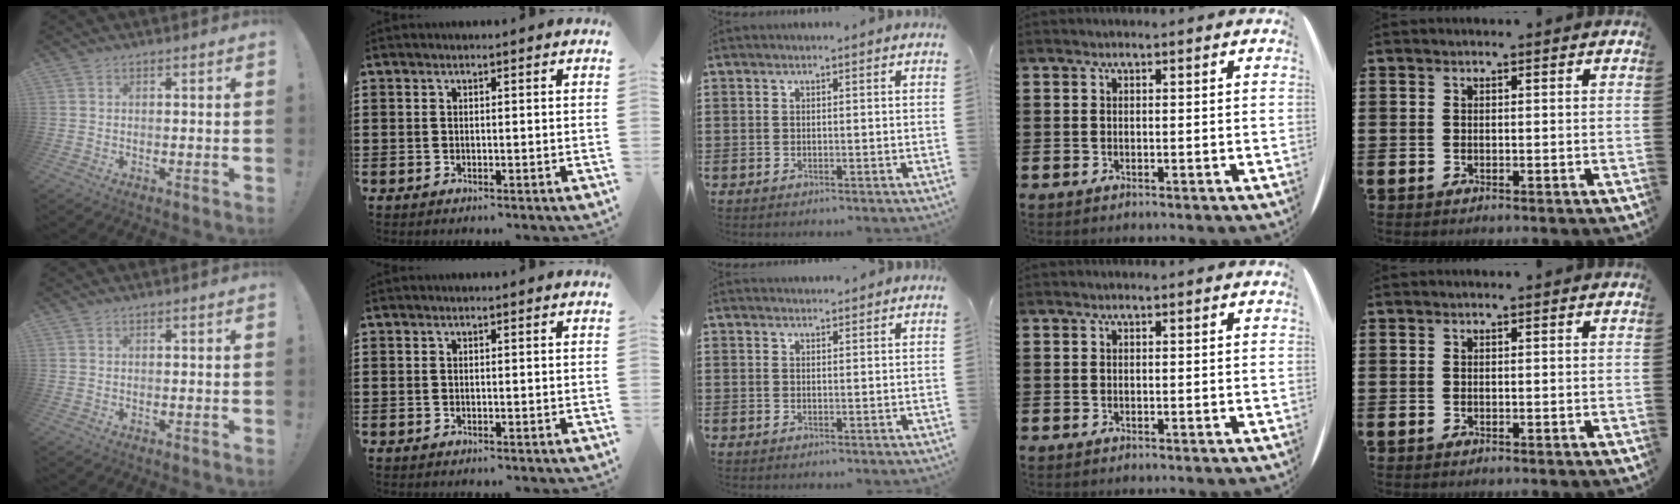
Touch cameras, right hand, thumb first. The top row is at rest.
{"middle": {"total": 1.4, "force": [1.4, 0.3, 0.0], "torque": [0.004, -0.002, 0.025]}}